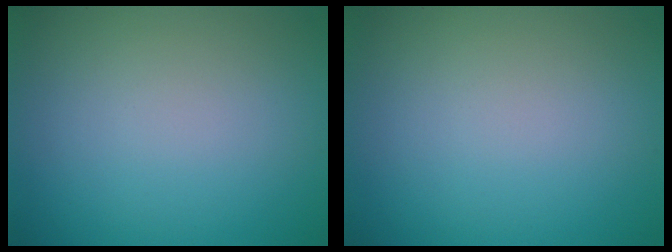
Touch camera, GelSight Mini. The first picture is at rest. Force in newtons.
{"total": 0.0}